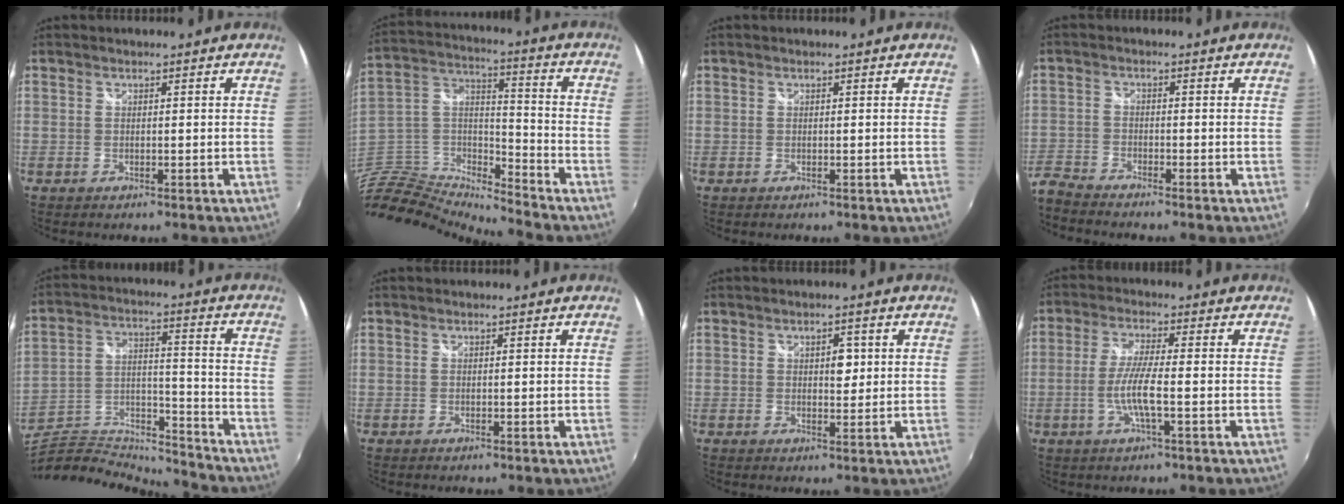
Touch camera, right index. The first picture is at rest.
{"total": 13.5, "force": [-12.8, 1.6, 3.9], "torque": [-0.108, 0.009, -0.267]}
{"total": 0.0}
{"total": 6.3, "force": [-6.1, 1.0, 1.1], "torque": [-0.044, -0.016, -0.128]}
{"total": 18.2, "force": [-16.2, 5.2, 6.2], "torque": [-0.129, 0.027, -0.279]}
{"total": 0.0}
{"total": 2.9, "force": [0.6, 1.8, 2.1], "torque": [-0.027, 0.004, 0.010]}
{"total": 5.9, "force": [-1.9, -0.2, 5.6], "torque": [-0.117, -0.003, -0.038]}